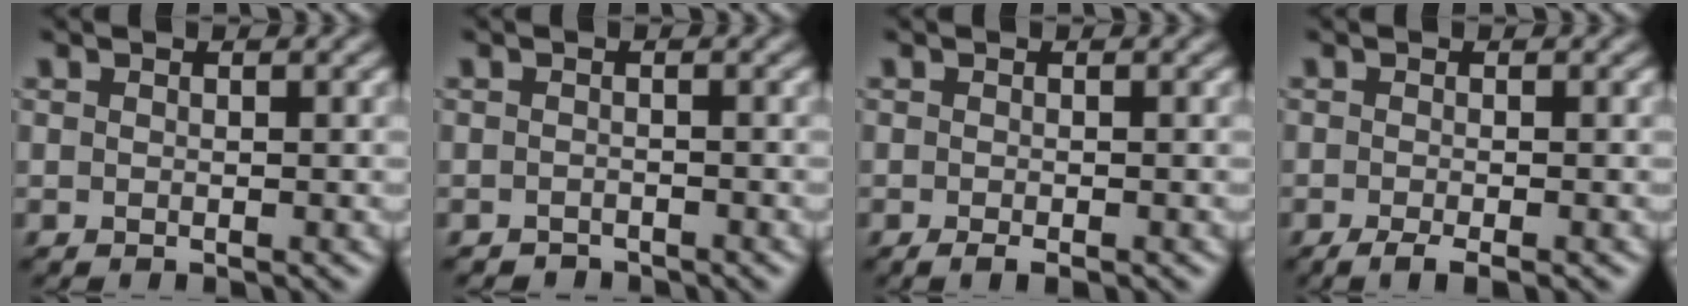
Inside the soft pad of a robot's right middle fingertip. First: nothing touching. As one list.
[{"total": 0.8, "force": [-0.8, 0.2, -0.3], "torque": [0.004, -0.005, -0.012]}, {"total": 0.8, "force": [-0.5, 0.1, 0.7], "torque": [-0.013, -0.006, -0.008]}, {"total": 2.1, "force": [-1.1, 0.4, 1.8], "torque": [-0.031, -0.007, -0.022]}]